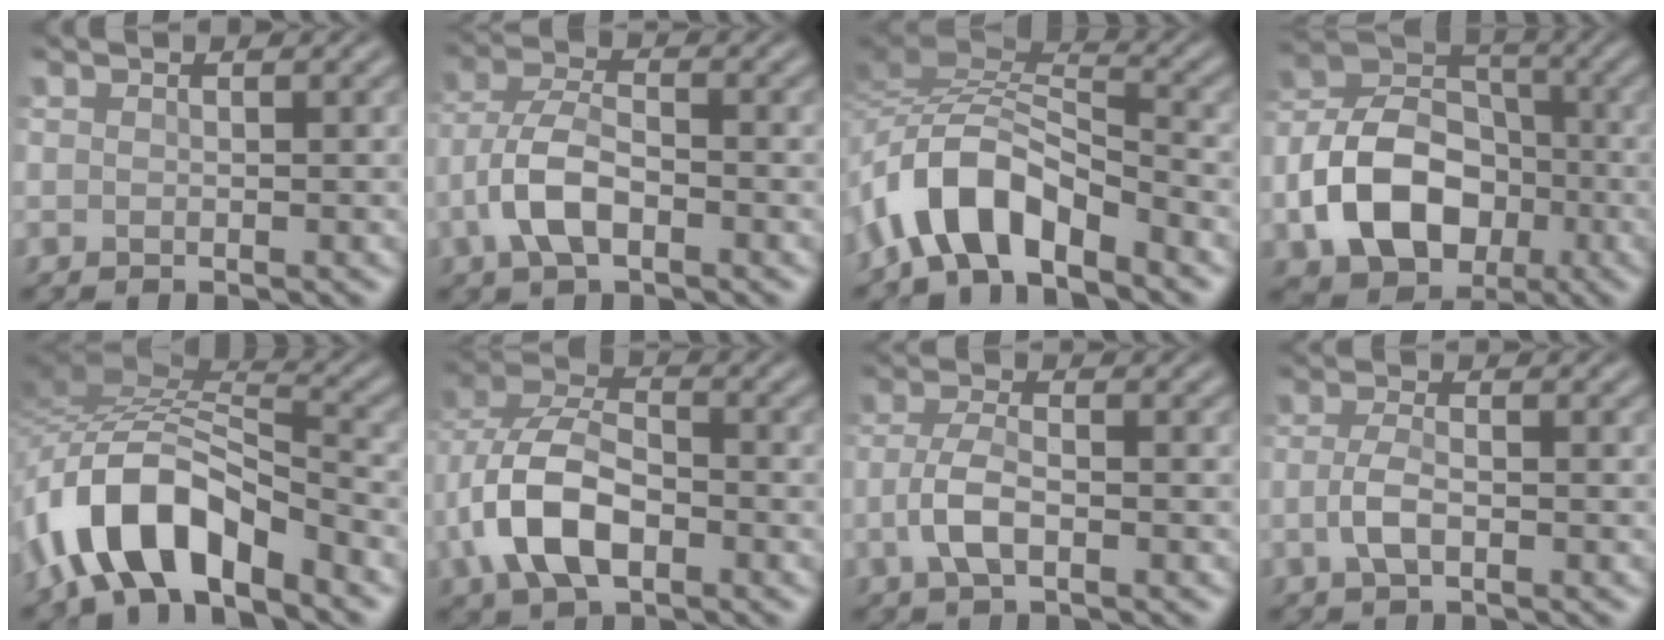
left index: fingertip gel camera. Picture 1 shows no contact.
{"total": 5.1, "force": [-1.9, 2.5, 4.0], "torque": [-0.084, 0.005, -0.046]}
{"total": 7.8, "force": [-5.1, 3.1, 4.9], "torque": [-0.080, 0.006, -0.109]}
{"total": 9.7, "force": [-3.1, 7.1, 6.0], "torque": [-0.107, 0.006, -0.065]}
{"total": 11.0, "force": [-6.0, 4.7, 7.9], "torque": [-0.144, 0.015, -0.123]}
{"total": 8.7, "force": [-2.4, 5.2, 6.5], "torque": [-0.144, 0.007, -0.056]}
{"total": 3.4, "force": [-1.0, 1.4, 2.9], "torque": [-0.065, -0.001, -0.025]}
{"total": 2.6, "force": [-0.6, 1.1, 2.3], "torque": [-0.051, -0.001, -0.016]}